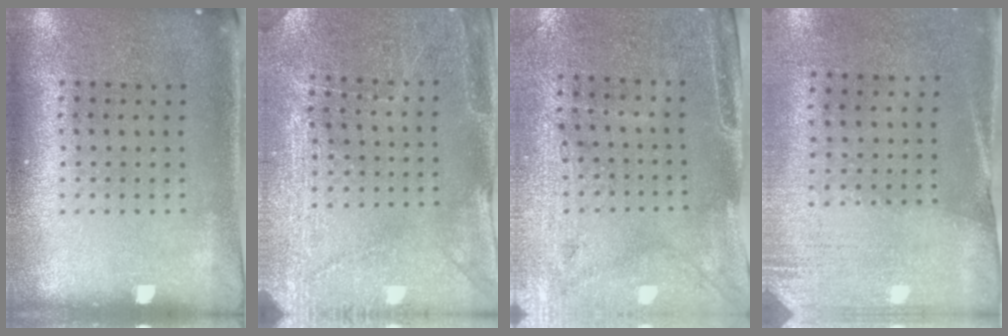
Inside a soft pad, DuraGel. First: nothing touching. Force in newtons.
{"total": 2.8, "press": 2.8, "slide": 0.4}
{"total": 3.0, "press": 2.6, "slide": 1.5}
{"total": 2.6, "press": 2.3, "slide": 1.3}